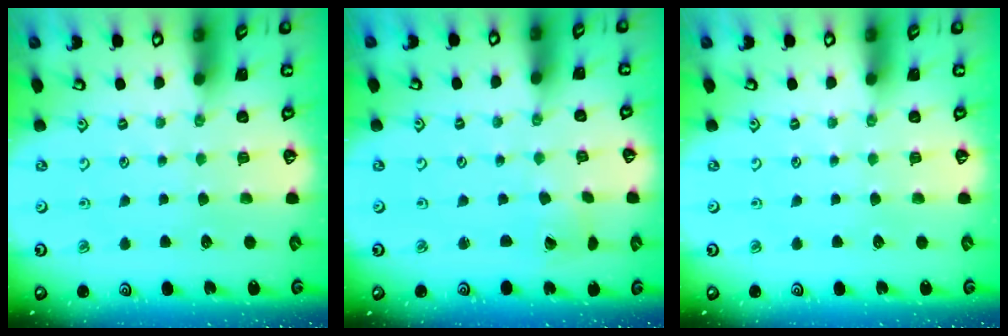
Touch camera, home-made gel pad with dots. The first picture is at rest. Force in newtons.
{"total": 1.7, "press": 1.7, "slide": 0.1}
{"total": 0.0}